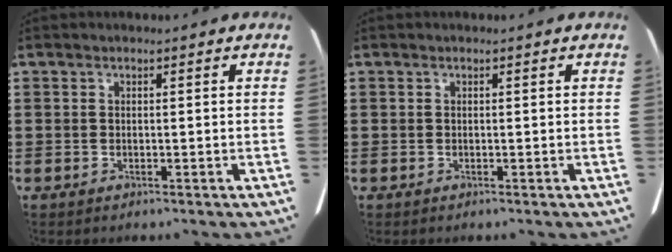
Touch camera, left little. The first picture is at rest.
{"total": 0.0}